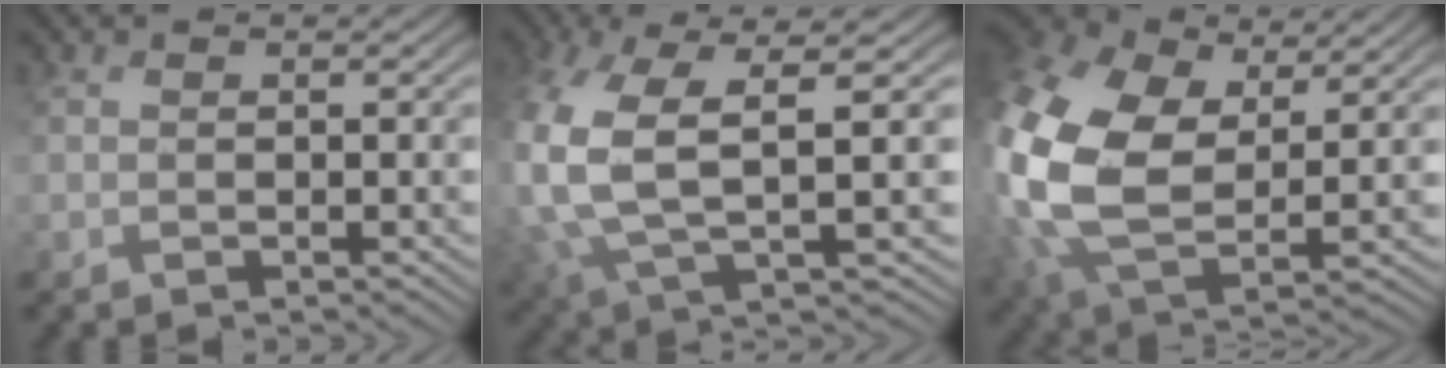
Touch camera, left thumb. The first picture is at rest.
{"total": 10.1, "force": [0.6, 4.5, 9.1], "torque": [-0.234, -0.026, 0.017]}
{"total": 17.9, "force": [2.5, 12.1, 12.9], "torque": [-0.367, -0.022, 0.063]}